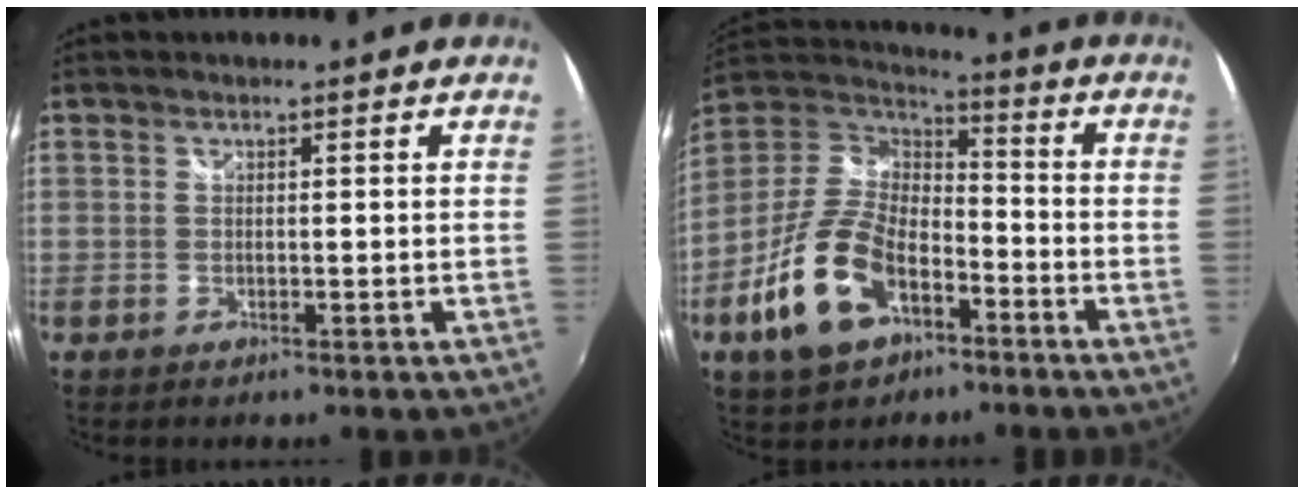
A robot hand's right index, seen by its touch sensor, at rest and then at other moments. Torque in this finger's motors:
{"motor_torque": [1.13, -1.01, 0.91, 0.21]}